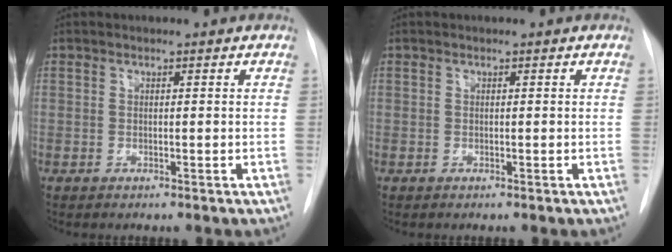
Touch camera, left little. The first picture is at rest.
{"total": 0.0}